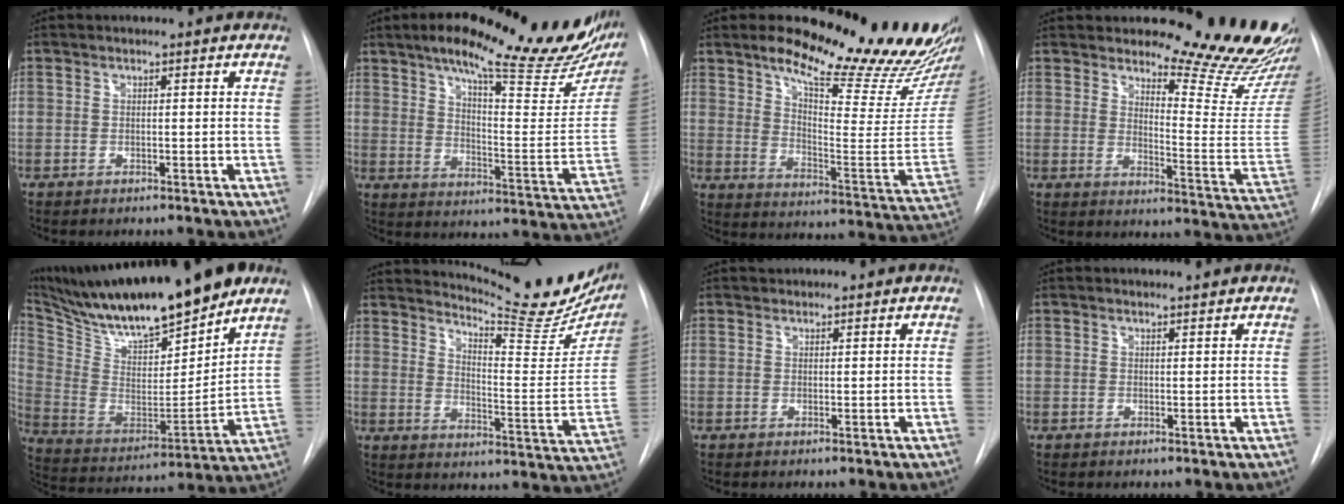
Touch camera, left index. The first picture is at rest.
{"total": 28.5, "force": [20.7, 6.2, 18.6], "torque": [-0.237, -0.016, 0.267]}
{"total": 24.4, "force": [20.9, 2.5, 12.3], "torque": [-0.175, -0.100, 0.267]}
{"total": 19.0, "force": [17.7, 1.8, 6.8], "torque": [-0.080, -0.137, 0.205]}
{"total": 24.6, "force": [19.8, 4.0, 14.1], "torque": [-0.260, -0.010, 0.334]}
{"total": 20.0, "force": [17.8, 2.9, 8.7], "torque": [-0.123, -0.071, 0.225]}
{"total": 0.7, "force": [0.6, 0.3, -0.1], "torque": [-0.001, 0.007, 0.010]}
{"total": 1.4, "force": [1.4, -0.1, 0.0], "torque": [-0.006, 0.002, 0.022]}